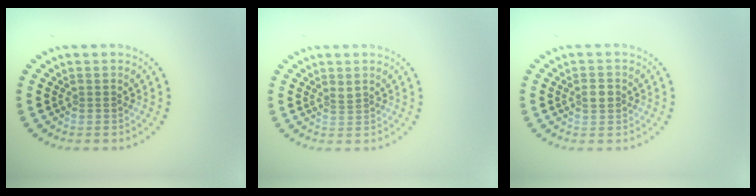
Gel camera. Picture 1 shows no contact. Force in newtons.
{"total": 0.9, "press": 0.5, "slide": 0.7}
{"total": 1.6, "press": 1.5, "slide": 0.3}